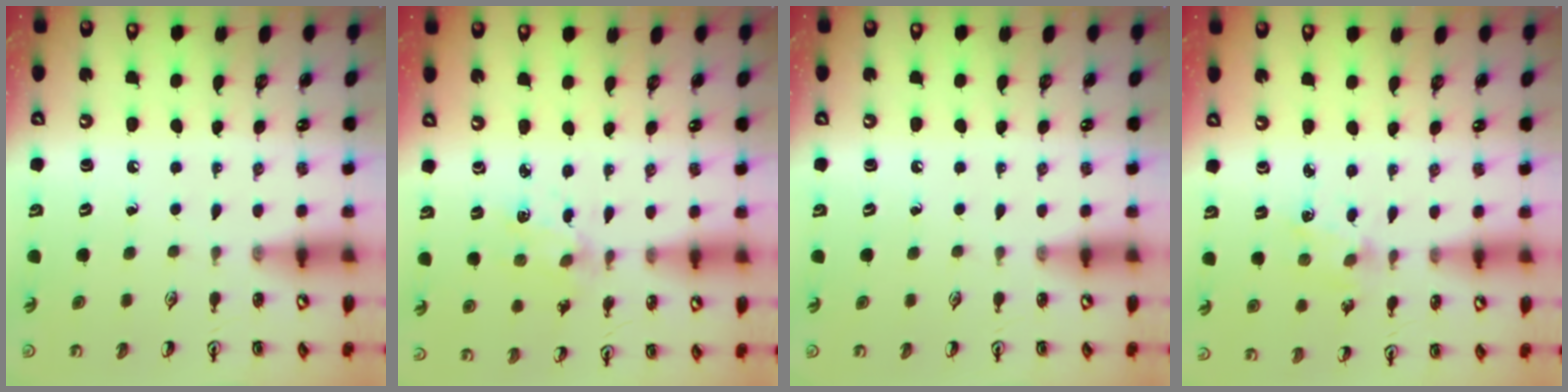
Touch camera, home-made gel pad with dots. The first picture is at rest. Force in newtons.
{"total": 2.4, "press": 2.3, "slide": 0.4}
{"total": 0.0}
{"total": 1.8, "press": 1.8, "slide": 0.3}